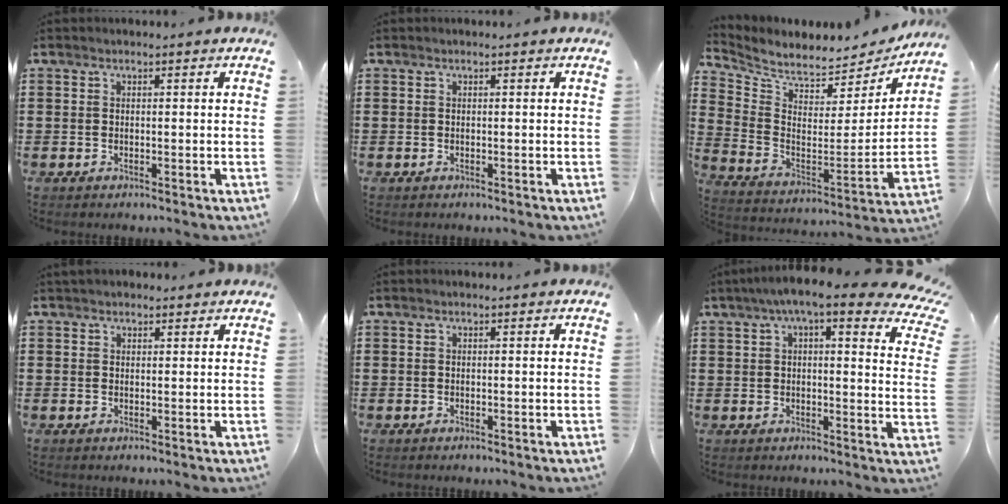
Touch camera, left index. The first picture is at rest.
{"total": 0.0}
{"total": 5.2, "force": [5.1, 0.9, 0.6], "torque": [-0.045, -0.057, 0.086]}
{"total": 1.5, "force": [1.2, 0.8, 0.2], "torque": [-0.009, 0.004, 0.024]}
{"total": 0.0}
{"total": 7.7, "force": [5.8, 0.5, 5.0], "torque": [-0.100, -0.020, 0.095]}